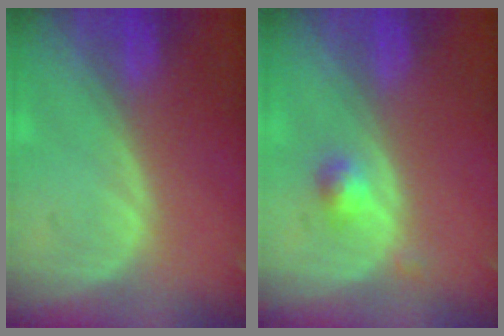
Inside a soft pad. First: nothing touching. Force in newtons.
{"total": 2.2, "press": 2.0, "slide": 1.0}